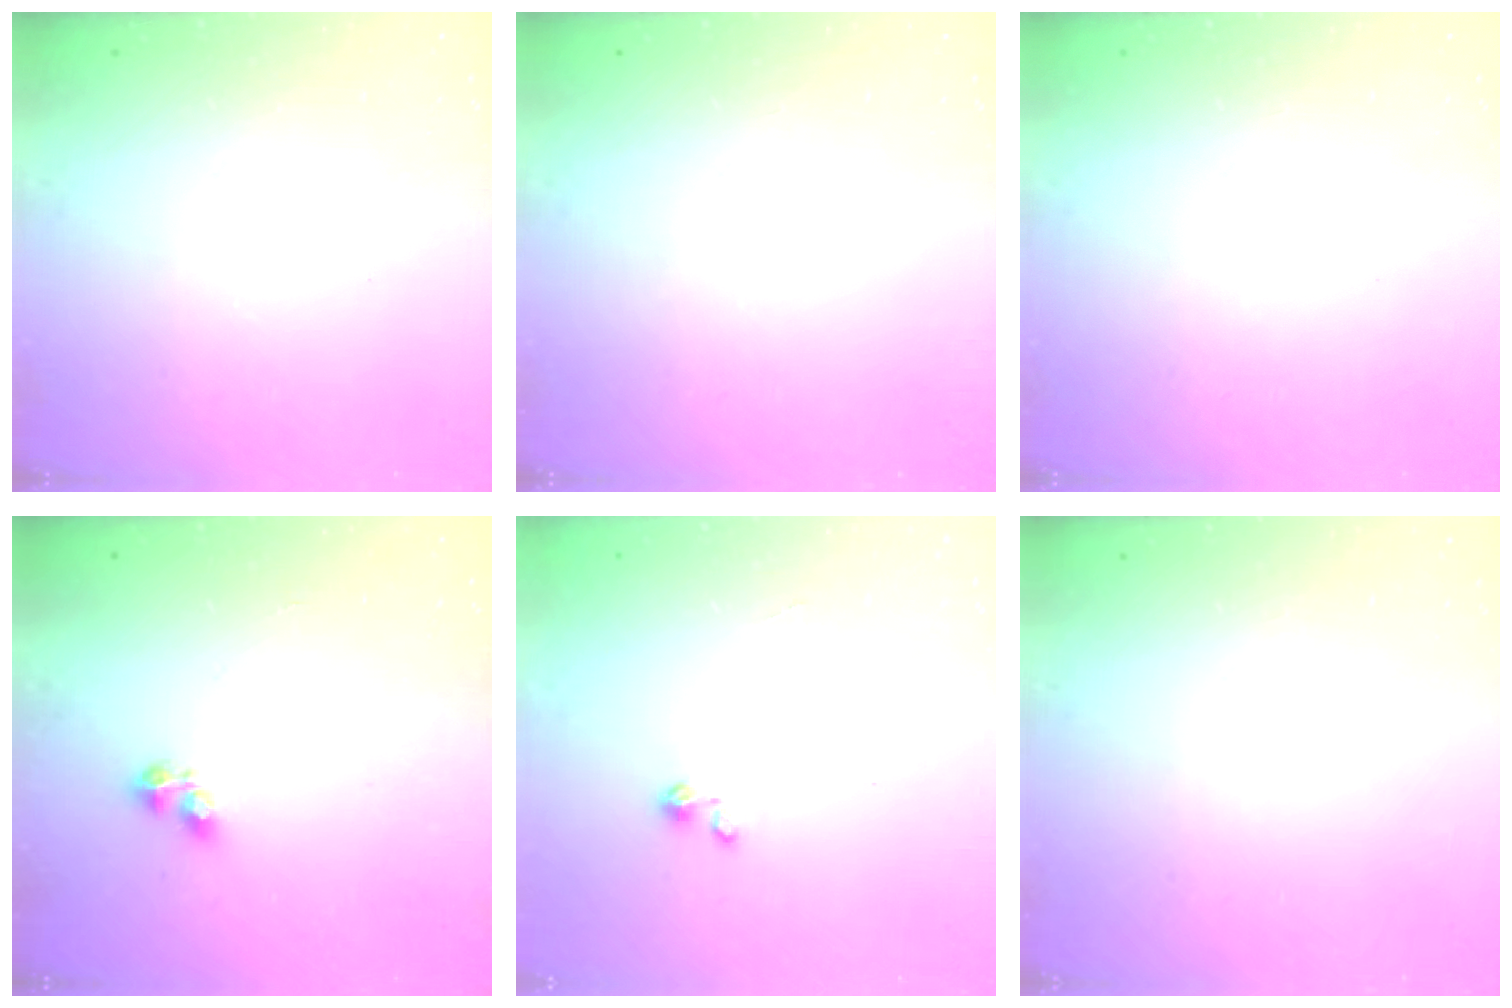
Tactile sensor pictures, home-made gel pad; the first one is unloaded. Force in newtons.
{"total": 0.0}
{"total": 0.0}
{"total": 2.8, "press": 2.7, "slide": 0.5}
{"total": 0.0}
{"total": 0.0}